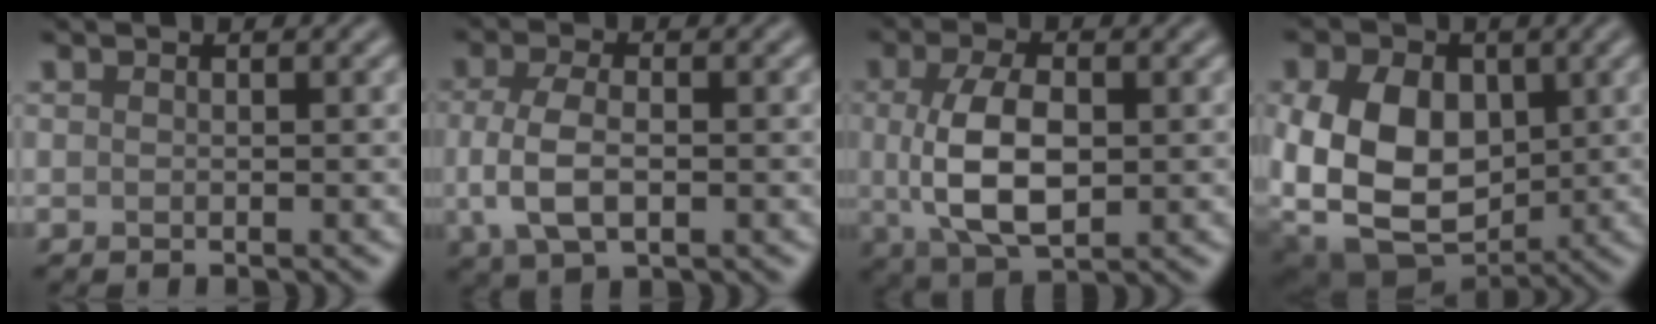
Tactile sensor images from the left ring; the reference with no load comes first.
{"total": 4.8, "force": [-0.5, 2.5, 4.0], "torque": [-0.093, -0.006, -0.011]}
{"total": 6.8, "force": [0.1, 3.3, 5.9], "torque": [-0.124, -0.001, 0.003]}
{"total": 12.7, "force": [0.3, 9.7, 8.2], "torque": [-0.148, -0.006, -0.001]}